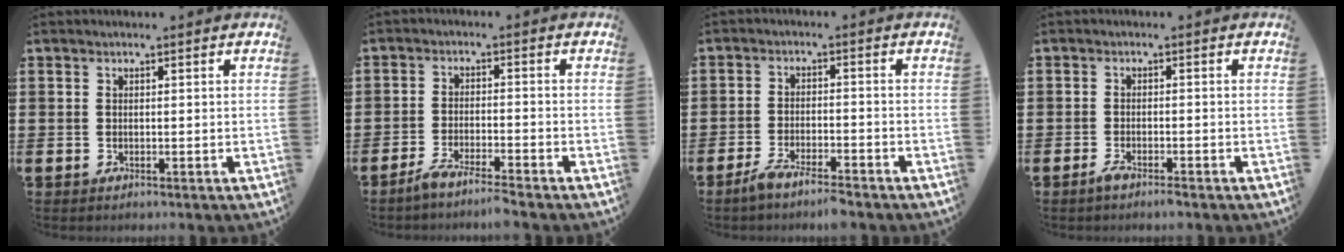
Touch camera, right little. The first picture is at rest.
{"total": 3.6, "force": [-3.0, -0.3, 1.9], "torque": [-0.037, -0.004, -0.057]}
{"total": 3.9, "force": [-3.2, 0.3, 2.2], "torque": [-0.042, -0.001, -0.060]}
{"total": 1.6, "force": [-1.1, 0.3, 1.1], "torque": [-0.022, 0.002, -0.022]}